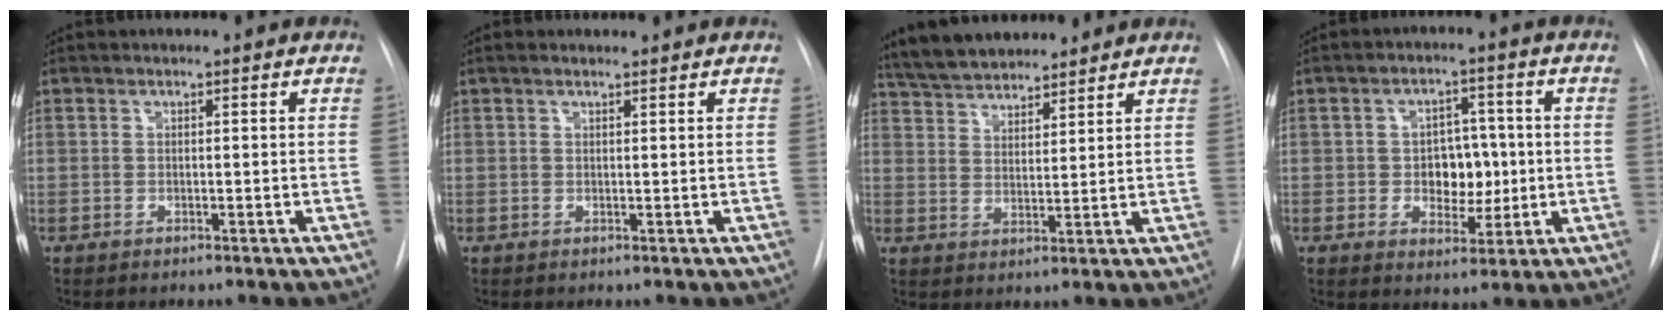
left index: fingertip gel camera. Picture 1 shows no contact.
{"total": 1.4, "force": [1.3, 0.3, 0.5], "torque": [-0.014, 0.014, 0.022]}
{"total": 11.2, "force": [10.3, 2.9, 3.5], "torque": [-0.058, 0.024, 0.176]}
{"total": 6.7, "force": [-0.3, 4.7, 4.7], "torque": [-0.066, 0.013, 0.003]}